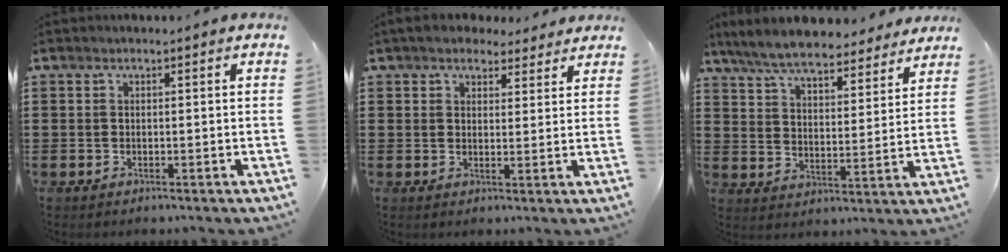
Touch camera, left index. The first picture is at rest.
{"total": 4.2, "force": [3.6, 1.7, 1.2], "torque": [-0.035, -0.001, 0.068]}
{"total": 7.6, "force": [7.1, 0.9, 2.6], "torque": [-0.079, -0.034, 0.127]}